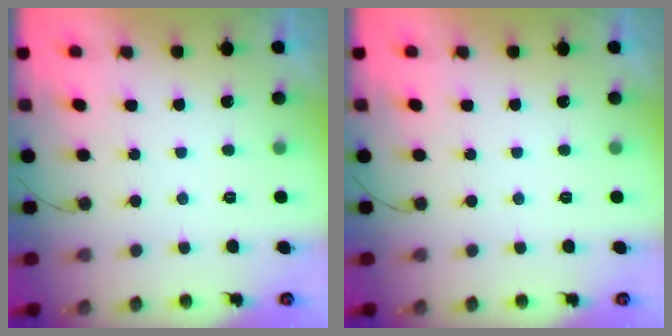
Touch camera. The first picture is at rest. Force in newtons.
{"total": 0.0}